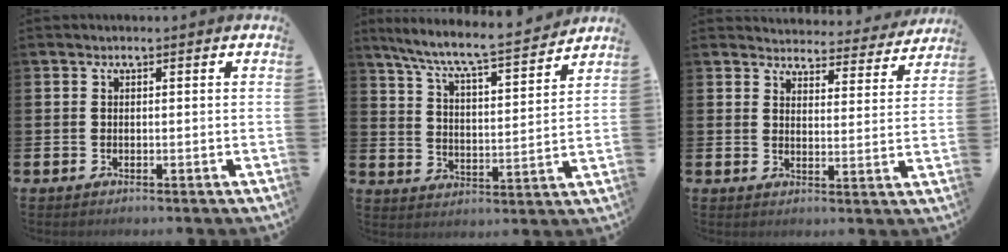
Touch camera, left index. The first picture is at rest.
{"total": 7.8, "force": [7.2, 0.3, 3.0], "torque": [-0.088, -0.057, 0.120]}
{"total": 4.2, "force": [4.1, 0.9, 0.1], "torque": [-0.005, -0.037, 0.067]}